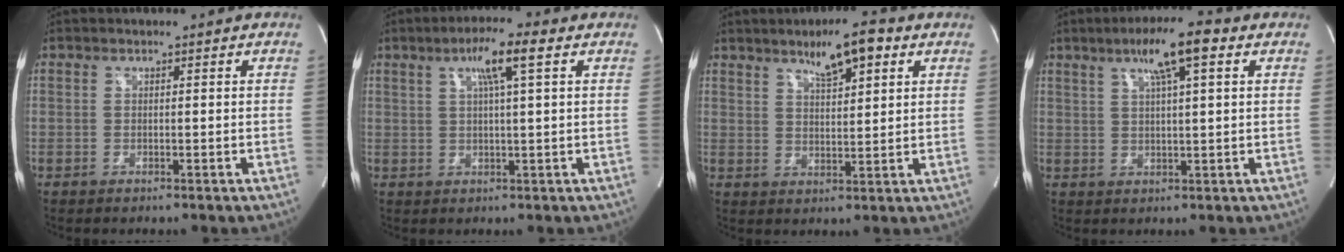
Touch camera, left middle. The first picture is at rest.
{"total": 6.4, "force": [2.7, -0.1, 5.8], "torque": [-0.105, 0.009, 0.044]}
{"total": 7.4, "force": [4.4, 1.4, 5.8], "torque": [-0.097, 0.006, 0.071]}
{"total": 8.1, "force": [4.0, 0.5, 7.1], "torque": [-0.121, 0.015, 0.063]}